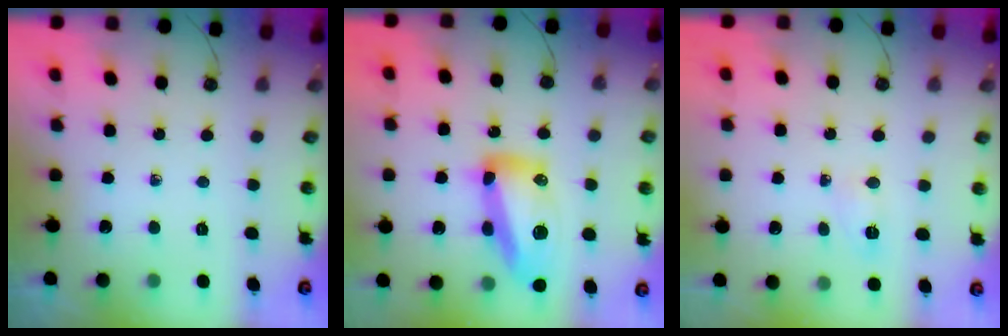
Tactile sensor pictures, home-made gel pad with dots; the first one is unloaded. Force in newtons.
{"total": 16.4, "press": 16.3, "slide": 1.5}
{"total": 4.1, "press": 4.0, "slide": 0.6}